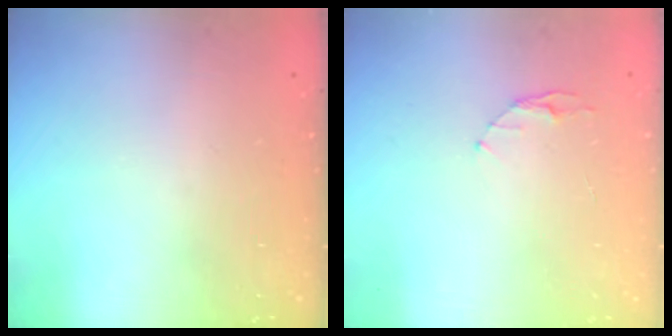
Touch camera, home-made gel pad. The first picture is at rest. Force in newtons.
{"total": 3.9, "press": 3.9, "slide": 0.5}